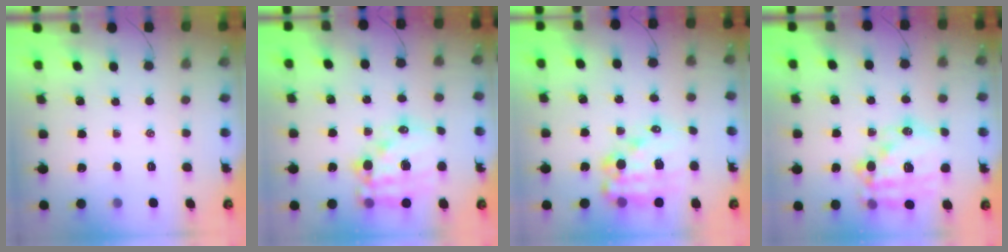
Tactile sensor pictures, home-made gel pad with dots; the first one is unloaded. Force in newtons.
{"total": 17.8, "press": 17.4, "slide": 3.8}
{"total": 14.8, "press": 14.4, "slide": 3.4}
{"total": 20.1, "press": 19.7, "slide": 3.7}